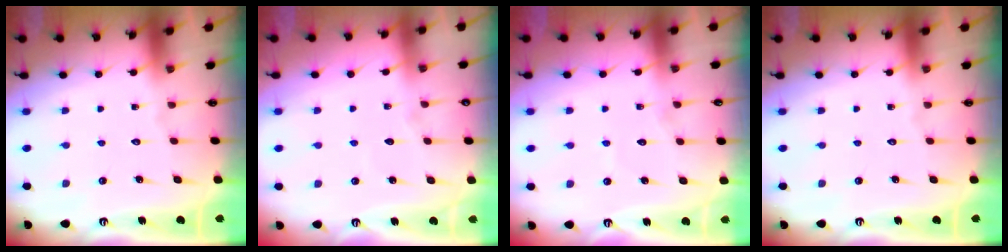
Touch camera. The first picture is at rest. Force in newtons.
{"total": 3.7, "press": 3.7, "slide": 0.5}
{"total": 4.4, "press": 4.4, "slide": 0.3}
{"total": 0.0}